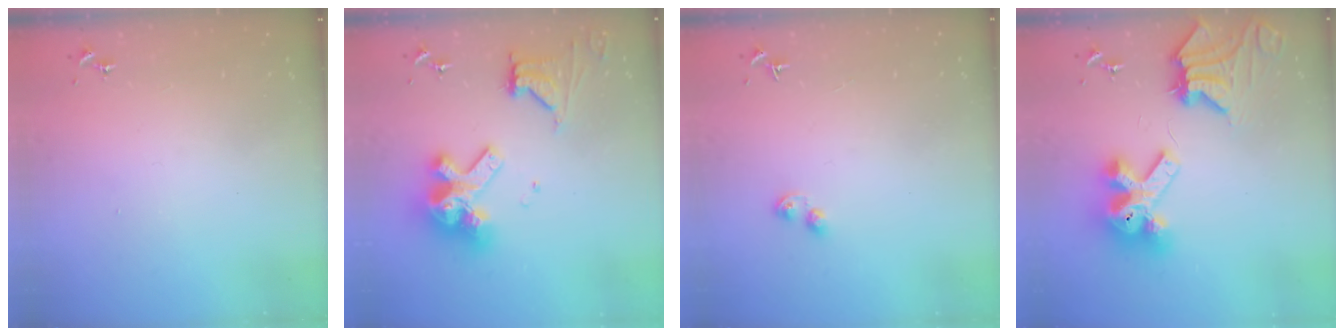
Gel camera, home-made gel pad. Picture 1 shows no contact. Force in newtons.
{"total": 17.2, "press": 17.2, "slide": 1.5}
{"total": 3.8, "press": 3.8, "slide": 0.4}
{"total": 15.6, "press": 15.4, "slide": 2.0}